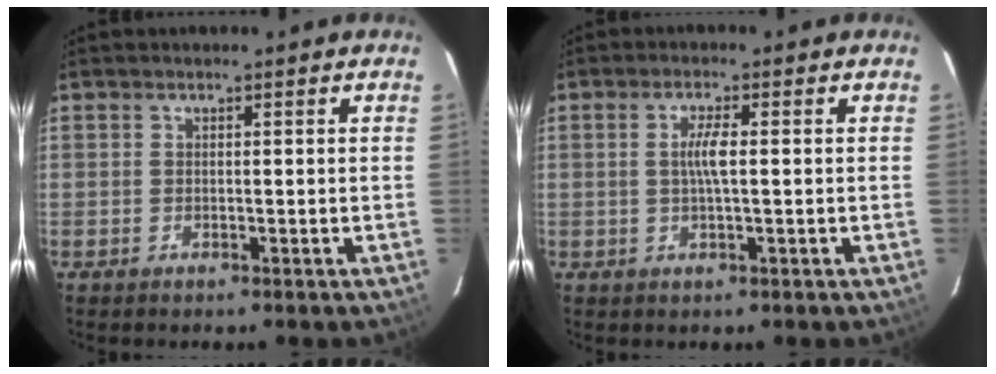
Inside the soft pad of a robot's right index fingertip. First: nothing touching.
{"total": 3.4, "force": [0.1, 0.3, 3.4], "torque": [-0.065, 0.001, 0.002]}